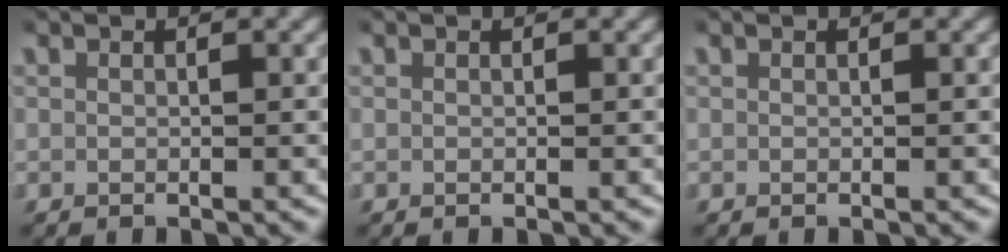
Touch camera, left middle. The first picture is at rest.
{"total": 0.0}
{"total": 0.0}